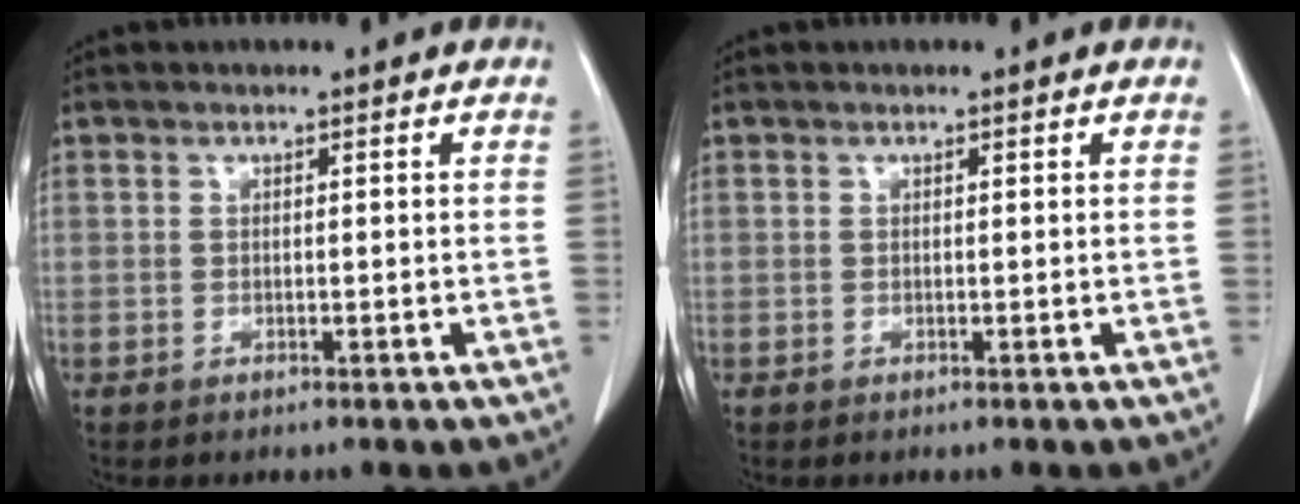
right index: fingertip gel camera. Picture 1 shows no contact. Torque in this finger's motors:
{"motor_torque": [0.03, -0.05, -0.01, 0.00]}